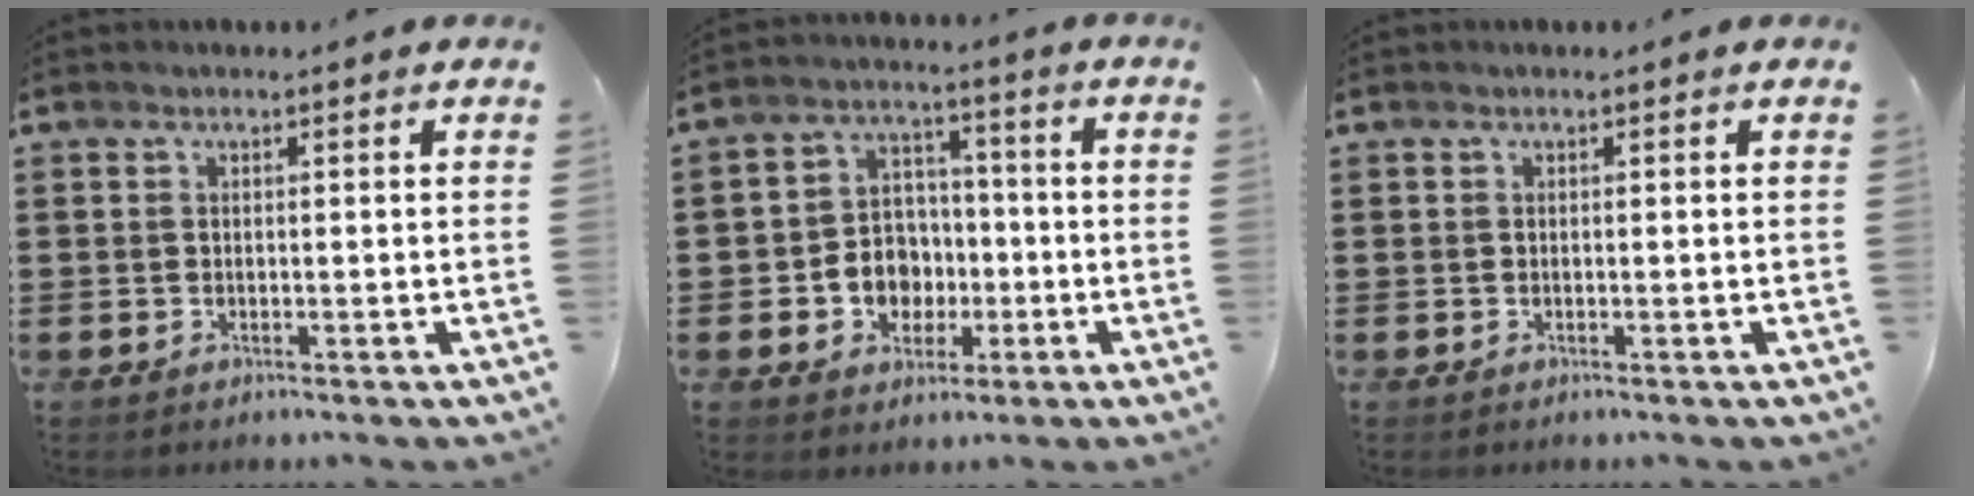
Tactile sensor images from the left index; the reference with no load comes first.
{"total": 6.9, "force": [-1.7, 6.2, 2.5], "torque": [-0.053, 0.019, -0.028]}
{"total": 0.0}